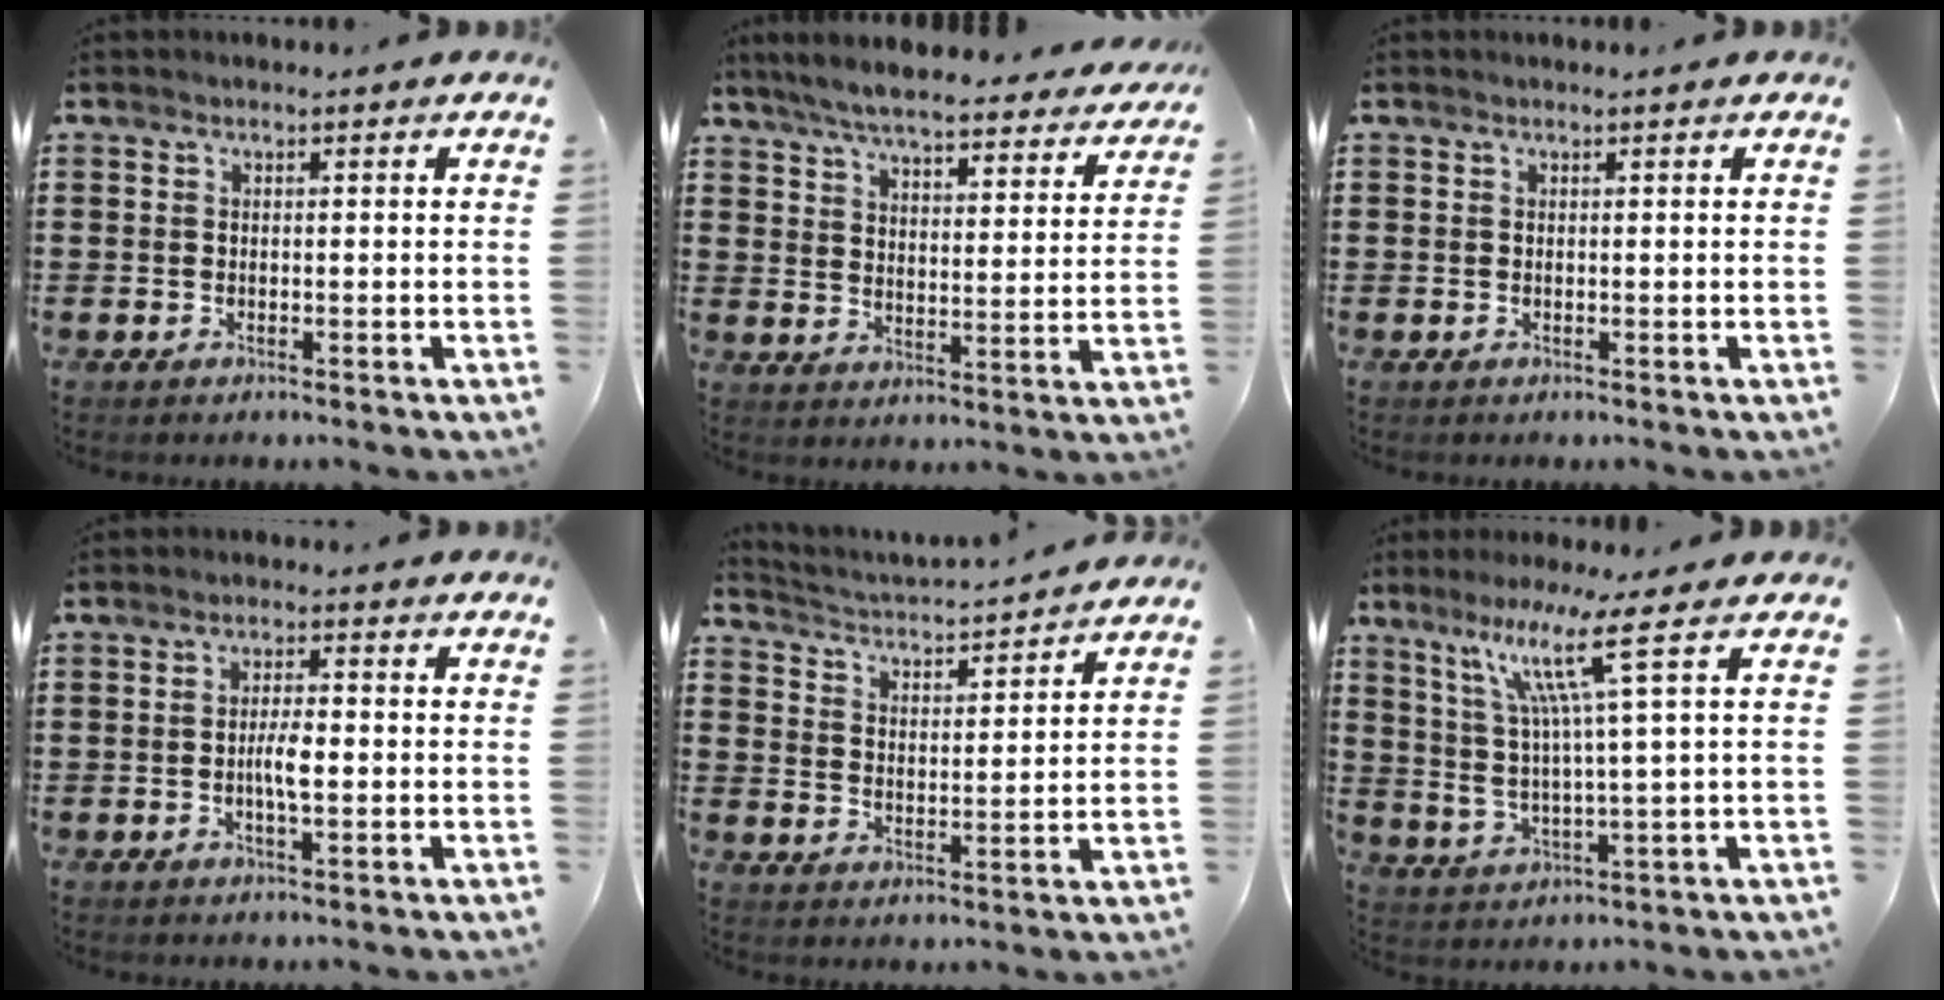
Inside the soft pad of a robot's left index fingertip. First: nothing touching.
{"total": 6.5, "force": [6.0, 0.4, 2.3], "torque": [-0.071, -0.034, 0.105]}
{"total": 0.0}
{"total": 3.7, "force": [-0.6, 0.9, 3.5], "torque": [-0.071, 0.001, -0.015]}
{"total": 2.9, "force": [2.8, -0.4, 0.2], "torque": [-0.024, -0.031, 0.041]}
{"total": 10.2, "force": [5.1, -0.9, 8.8], "torque": [-0.182, -0.005, 0.079]}